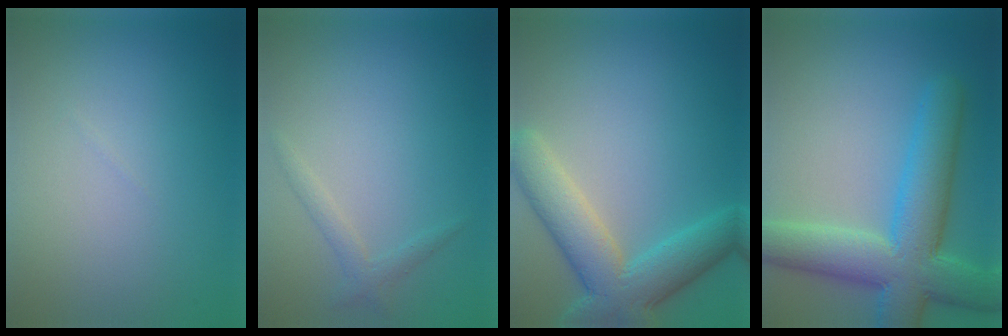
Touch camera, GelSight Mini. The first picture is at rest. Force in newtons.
{"total": 1.4, "press": 1.4, "slide": 0.1}
{"total": 6.2, "press": 6.2, "slide": 0.5}
{"total": 9.3, "press": 9.3, "slide": 0.4}